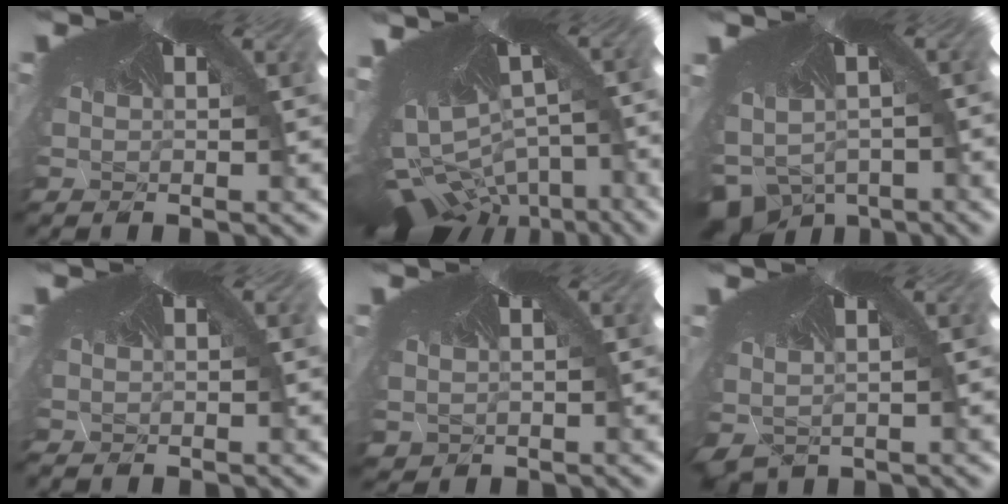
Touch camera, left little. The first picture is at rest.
{"total": 8.6, "force": [-8.5, 1.2, 0.5], "torque": [-0.013, -0.088, -0.102]}
{"total": 7.5, "force": [-7.4, 1.1, -1.1], "torque": [0.000, -0.094, -0.075]}
{"total": 0.7, "force": [-0.6, 0.1, 0.4], "torque": [-0.012, -0.005, -0.004]}
{"total": 1.5, "force": [-0.7, 1.3, -0.1], "torque": [-0.017, -0.010, 0.003]}
{"total": 2.3, "force": [-2.1, -0.1, -0.9], "torque": [-0.006, -0.031, -0.004]}